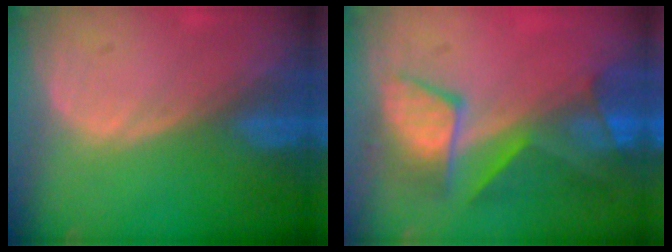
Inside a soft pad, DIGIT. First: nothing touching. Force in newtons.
{"total": 9.3, "press": 8.4, "slide": 4.0}